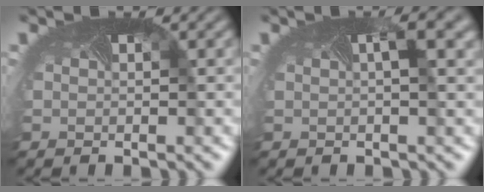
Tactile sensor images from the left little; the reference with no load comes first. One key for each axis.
{"total": 2.8, "fx": 1.0, "fy": 0.6, "fz": 2.6, "tx": -0.026, "ty": 0.001, "tz": 0.008}